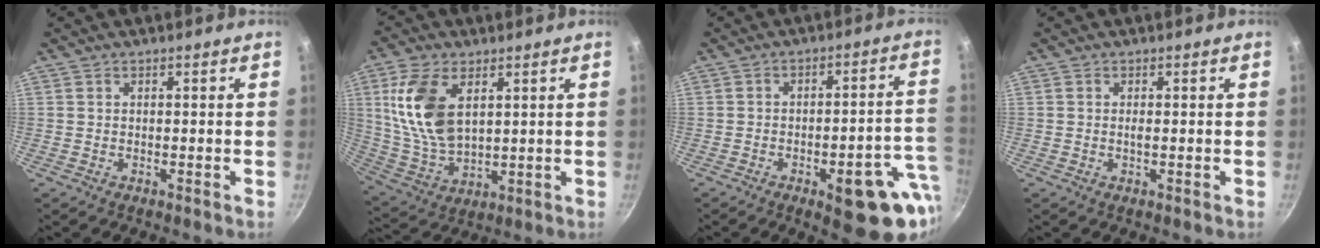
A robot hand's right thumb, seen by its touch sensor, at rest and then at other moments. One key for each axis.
{"total": 14.4, "fx": 4.3, "fy": 8.2, "fz": 11.0, "tx": -0.207, "ty": -0.019, "tz": 0.096}
{"total": 15.9, "fx": -6.1, "fy": 5.8, "fz": 13.5, "tx": -0.117, "ty": 0.034, "tz": -0.073}
{"total": 0.7, "fx": -0.1, "fy": 0.1, "fz": 0.7, "tx": -0.016, "ty": -0.001, "tz": -0.002}